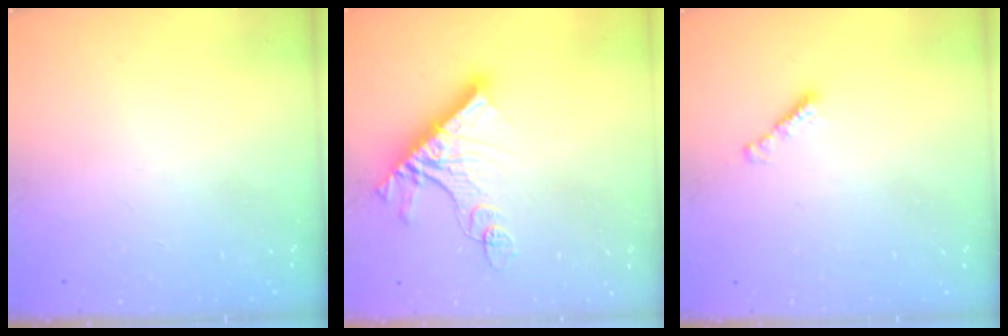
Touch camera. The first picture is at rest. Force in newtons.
{"total": 13.3, "press": 13.3, "slide": 1.1}
{"total": 2.4, "press": 2.4, "slide": 0.4}